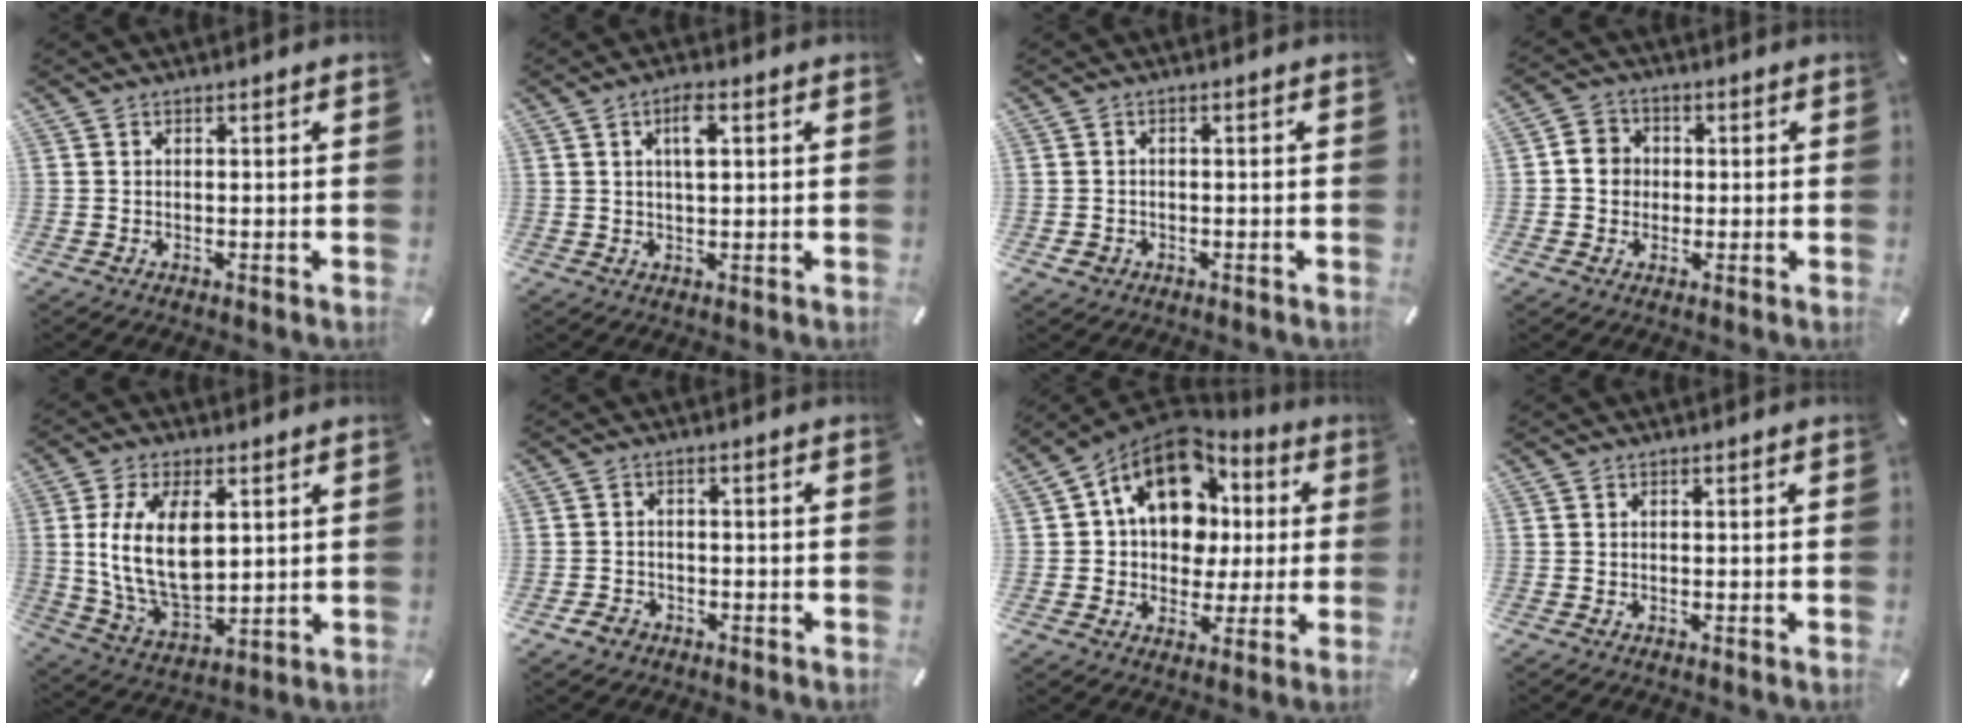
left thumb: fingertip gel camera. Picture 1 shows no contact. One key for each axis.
{"total": 4.8, "fx": 1.5, "fy": 1.8, "fz": 4.1, "tx": -0.080, "ty": 0.006, "tz": 0.022}
{"total": 1.7, "fx": -0.7, "fy": 1.5, "fz": 0.5, "tx": -0.009, "ty": 0.004, "tz": -0.016}
{"total": 2.8, "fx": 0.0, "fy": 2.6, "fz": 1.2, "tx": -0.009, "ty": 0.000, "tz": -0.004}
{"total": 15.3, "fx": 3.2, "fy": 9.0, "fz": 12.0, "tx": -0.253, "ty": -0.005, "tz": 0.057}
{"total": 3.1, "fx": -2.0, "fy": 2.2, "fz": 0.7, "tx": -0.017, "ty": 0.008, "tz": -0.042}
{"total": 15.7, "fx": 5.3, "fy": 12.0, "fz": 8.5, "tx": -0.143, "ty": -0.027, "tz": 0.099}
{"total": 0.0}